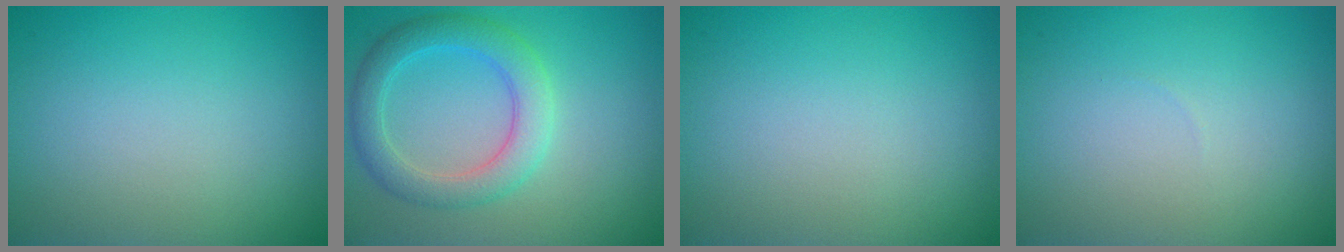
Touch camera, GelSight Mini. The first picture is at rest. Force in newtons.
{"total": 4.0, "press": 4.0, "slide": 0.2}
{"total": 0.0}
{"total": 0.0}